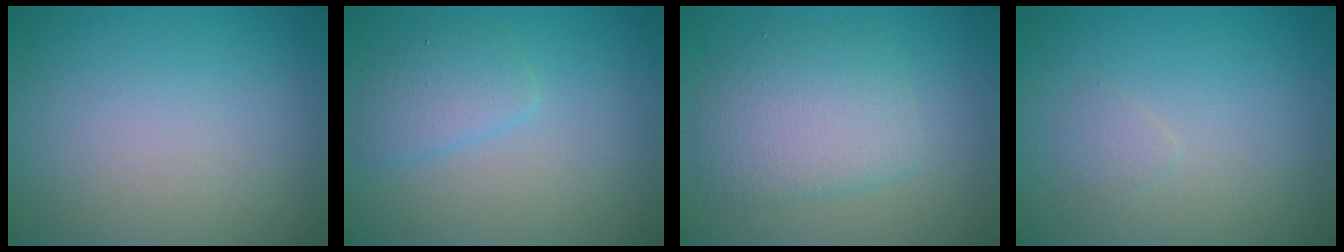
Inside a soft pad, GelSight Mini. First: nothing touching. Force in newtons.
{"total": 2.2, "press": 2.2, "slide": 0.1}
{"total": 4.7, "press": 4.7, "slide": 0.1}
{"total": 0.8, "press": 0.8, "slide": 0.1}